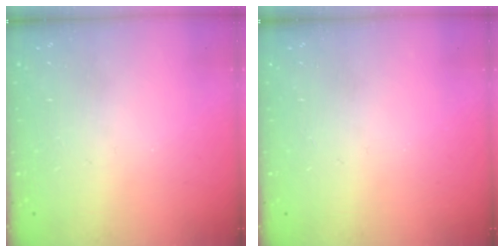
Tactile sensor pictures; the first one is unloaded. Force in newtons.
{"total": 0.0}